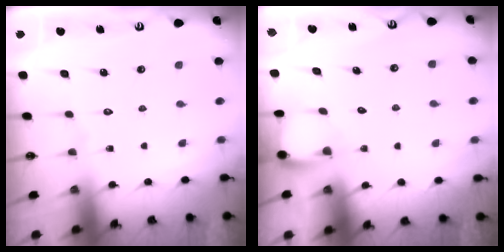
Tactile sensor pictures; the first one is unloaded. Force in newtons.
{"total": 3.6, "press": 3.6, "slide": 0.3}